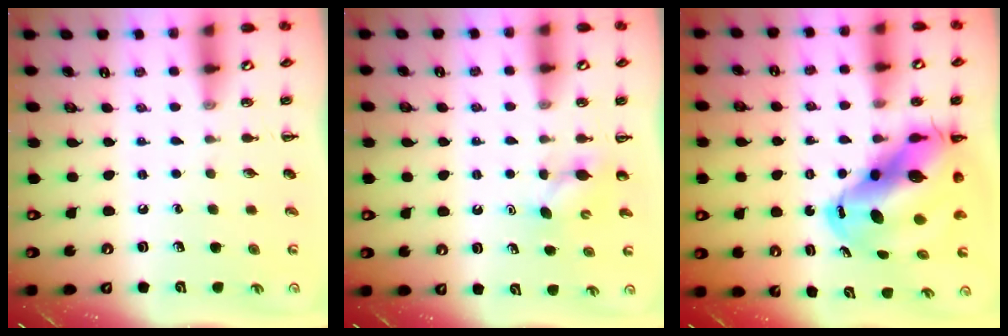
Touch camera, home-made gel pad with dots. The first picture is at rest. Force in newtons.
{"total": 4.3, "press": 4.1, "slide": 1.3}
{"total": 16.1, "press": 15.4, "slide": 4.6}